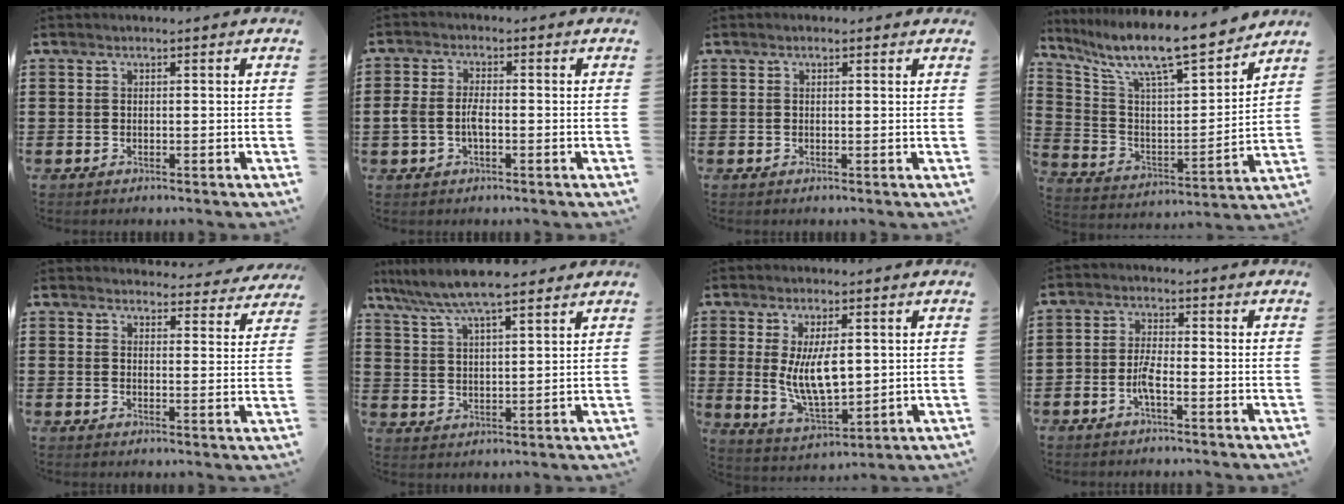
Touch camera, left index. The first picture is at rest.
{"total": 3.9, "force": [-0.8, 2.1, 3.2], "torque": [-0.081, -0.003, -0.021]}
{"total": 0.6, "force": [0.3, 0.3, 0.4], "torque": [-0.009, 0.004, 0.006]}
{"total": 10.8, "force": [9.3, 1.3, 5.3], "torque": [-0.136, -0.067, 0.154]}
{"total": 3.6, "force": [3.5, 0.6, 0.4], "torque": [-0.006, -0.023, 0.061]}
{"total": 7.9, "force": [6.7, 1.1, 4.1], "torque": [-0.100, -0.016, 0.120]}
{"total": 8.3, "force": [1.4, 3.6, 7.4], "torque": [-0.145, -0.008, 0.018]}
{"total": 3.4, "force": [-1.6, 0.9, 2.8], "torque": [-0.070, -0.003, -0.035]}